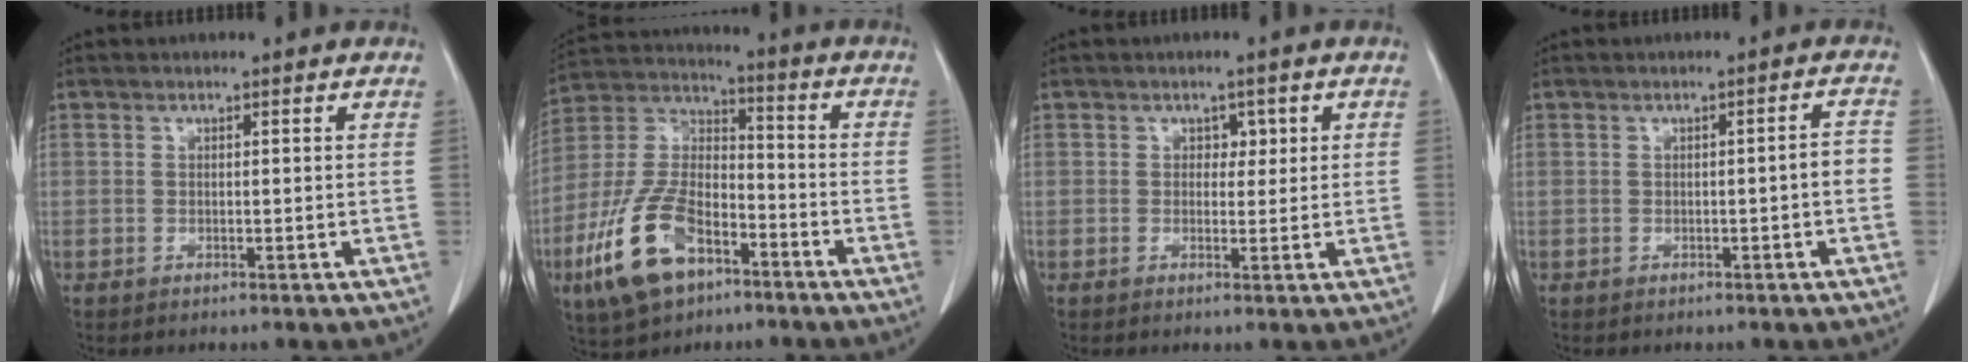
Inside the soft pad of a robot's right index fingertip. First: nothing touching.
{"total": 15.4, "force": [-8.0, 7.5, 10.8], "torque": [-0.235, 0.004, -0.146]}
{"total": 1.5, "force": [0.4, 1.1, 0.9], "torque": [-0.003, 0.002, 0.001]}
{"total": 2.4, "force": [-0.6, 0.2, 2.3], "torque": [-0.026, 0.004, -0.010]}